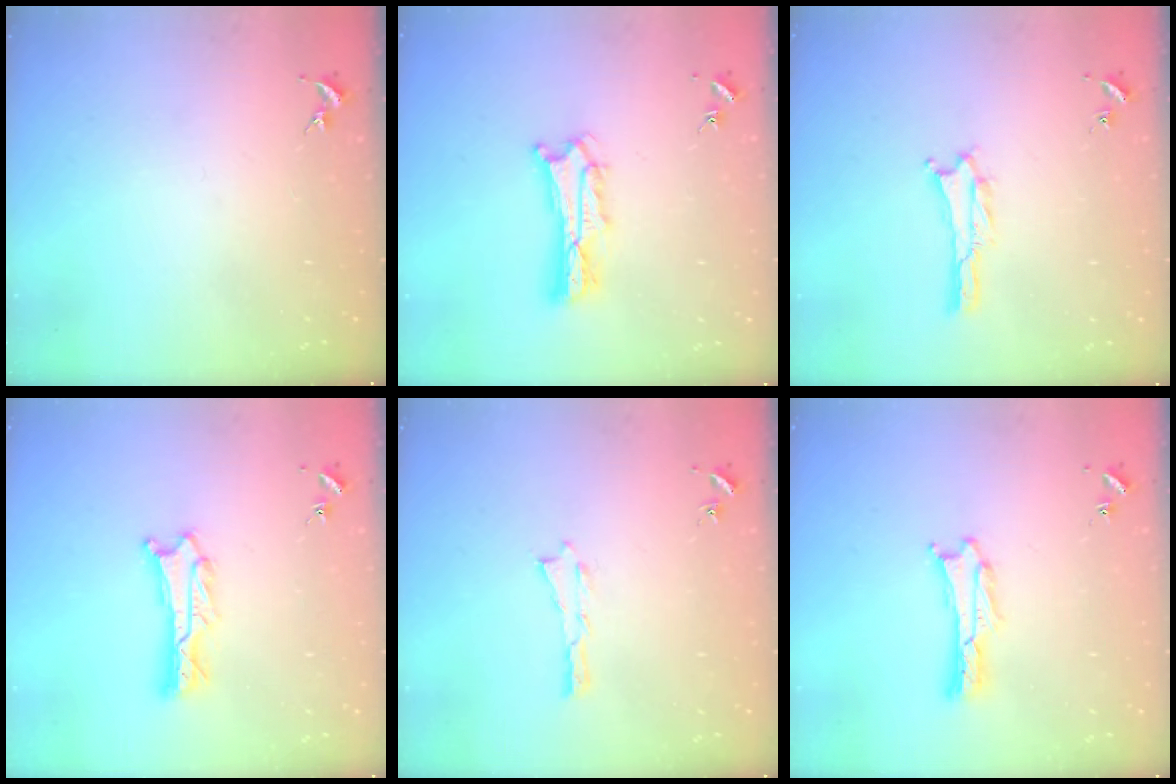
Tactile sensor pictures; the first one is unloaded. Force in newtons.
{"total": 4.6, "press": 4.6, "slide": 0.6}
{"total": 0.8, "press": 0.8, "slide": 0.1}
{"total": 1.5, "press": 1.5, "slide": 0.2}
{"total": 0.0}
{"total": 1.5, "press": 1.4, "slide": 0.2}